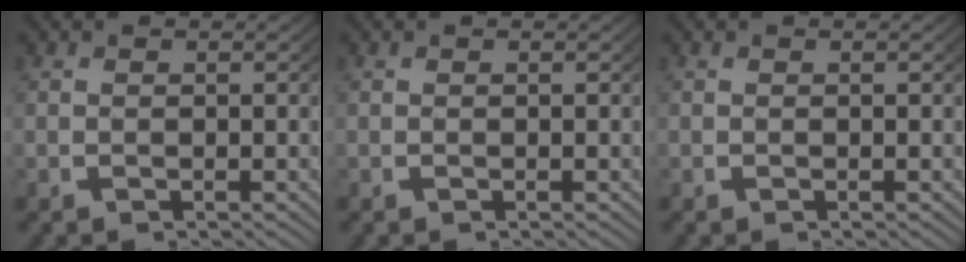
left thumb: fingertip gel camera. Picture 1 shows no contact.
{"total": 0.0}
{"total": 0.0}